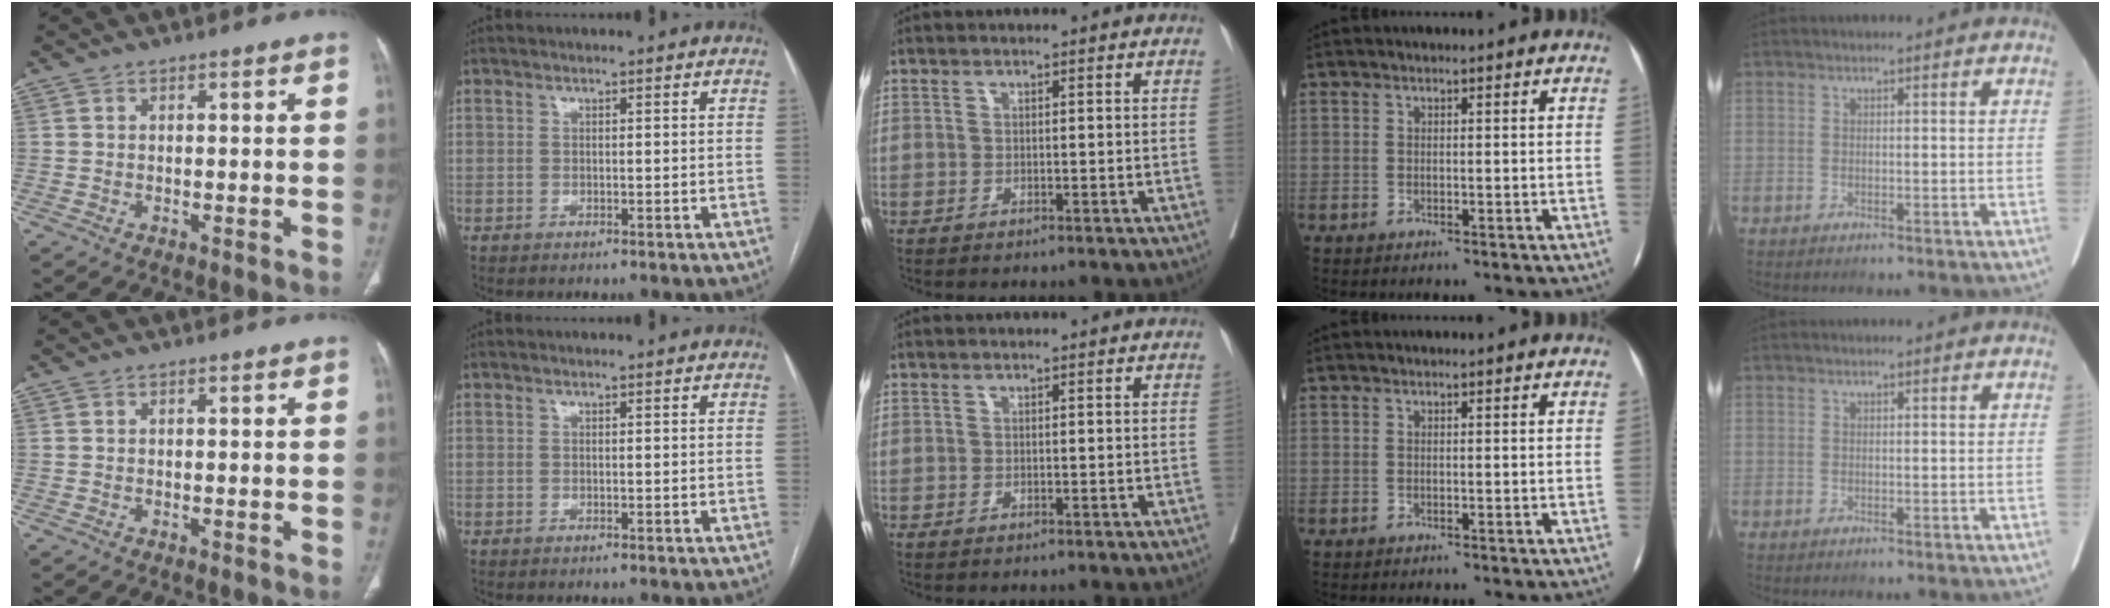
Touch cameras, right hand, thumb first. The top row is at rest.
{}